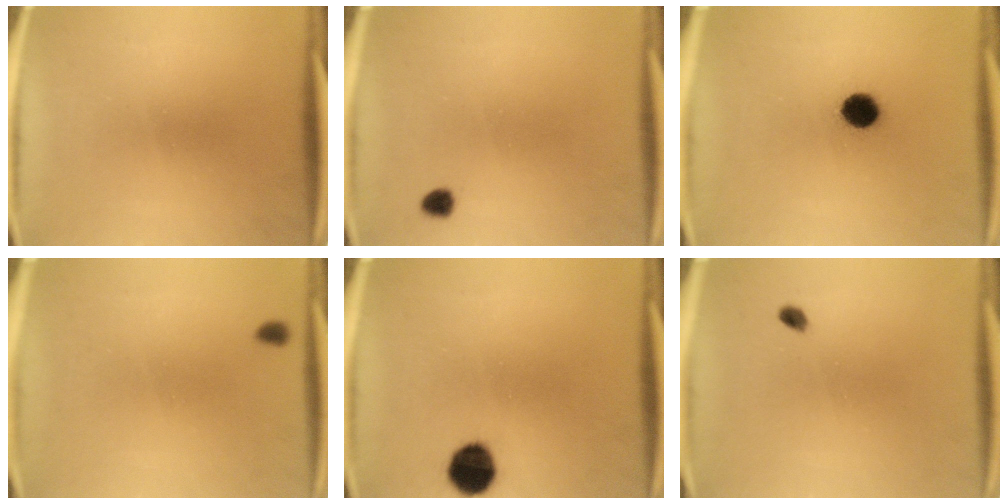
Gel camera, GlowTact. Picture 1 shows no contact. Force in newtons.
{"total": 1.7}
{"total": 5.9}
{"total": 0.7}
{"total": 8.0}
{"total": 2.0}